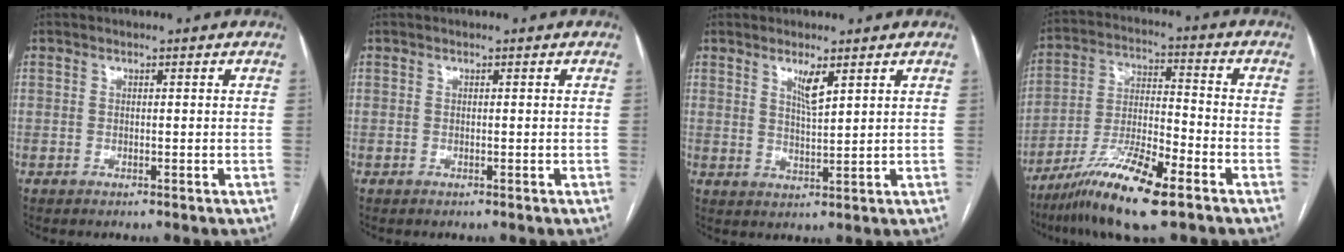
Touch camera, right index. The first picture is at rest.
{"total": 0.0}
{"total": 3.4, "force": [2.0, 0.3, 2.7], "torque": [-0.053, -0.009, 0.040]}
{"total": 13.7, "force": [-8.6, 1.7, 10.6], "torque": [-0.208, -0.023, -0.155]}